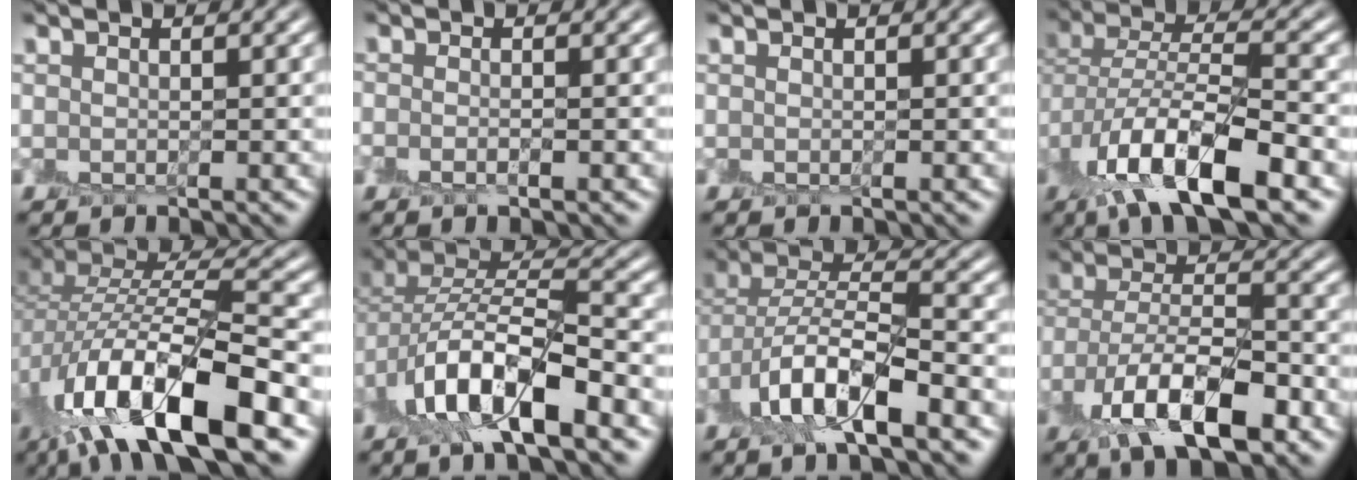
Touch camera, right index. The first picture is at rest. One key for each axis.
{"total": 1.0, "fx": -0.9, "fy": 0.0, "fz": 0.6, "tx": -0.012, "ty": -0.004, "tz": -0.021}
{"total": 0.0}
{"total": 10.1, "fx": -5.4, "fy": 3.7, "fz": 7.7, "tx": -0.144, "ty": 0.001, "tz": -0.106}
{"total": 13.4, "fx": -7.5, "fy": 4.3, "fz": 10.2, "tx": -0.190, "ty": -0.002, "tz": -0.144}
{"total": 9.7, "fx": -5.3, "fy": 3.8, "fz": 7.2, "tx": -0.132, "ty": 0.007, "tz": -0.109}
{"total": 7.6, "fx": -4.1, "fy": 2.8, "fz": 5.7, "tx": -0.104, "ty": 0.002, "tz": -0.086}
{"total": 9.8, "fx": -5.6, "fy": 4.1, "fz": 6.9, "tx": -0.125, "ty": -0.002, "tz": -0.106}